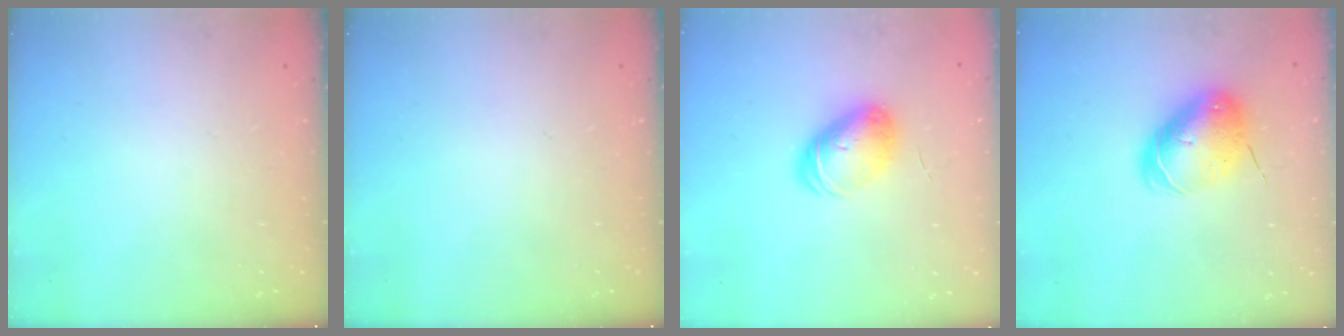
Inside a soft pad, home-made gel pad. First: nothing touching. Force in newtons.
{"total": 0.0}
{"total": 9.9, "press": 9.9, "slide": 0.4}
{"total": 8.1, "press": 8.0, "slide": 1.5}